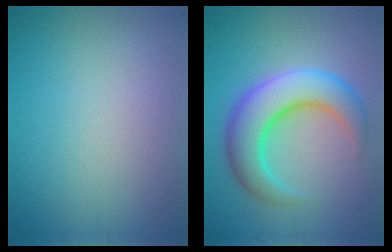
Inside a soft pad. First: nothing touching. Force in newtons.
{"total": 7.9, "press": 7.8, "slide": 0.3}